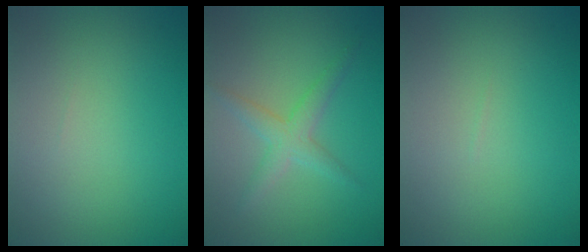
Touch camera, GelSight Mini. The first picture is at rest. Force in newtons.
{"total": 2.5, "press": 2.5, "slide": 0.1}
{"total": 0.0}